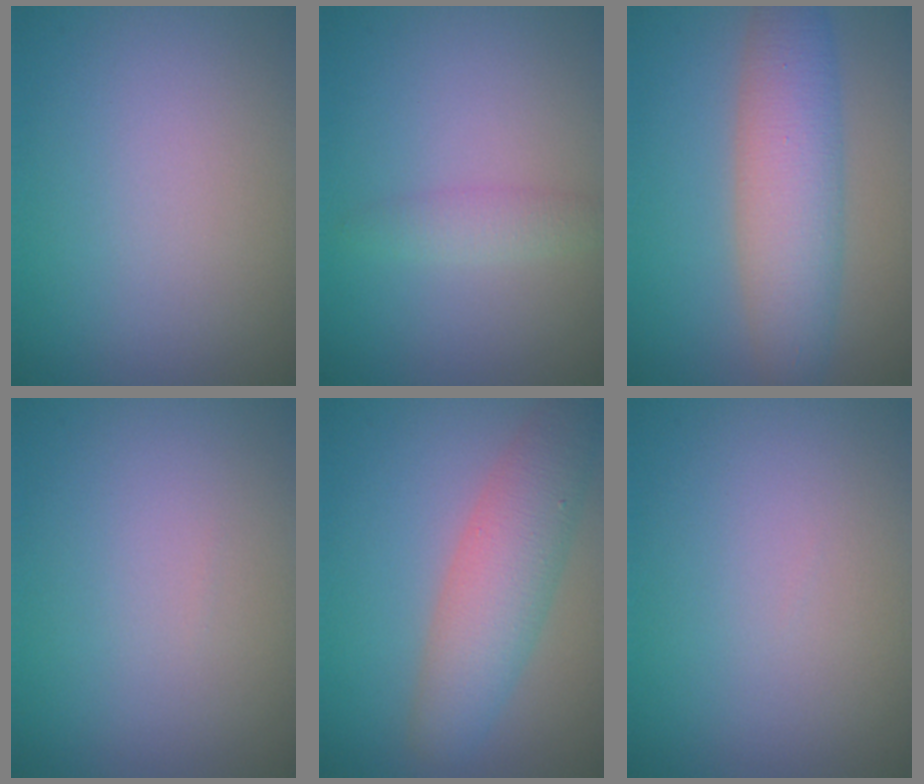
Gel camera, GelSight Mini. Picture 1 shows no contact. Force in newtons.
{"total": 1.5, "press": 1.5, "slide": 0.0}
{"total": 6.0, "press": 6.0, "slide": 0.4}
{"total": 0.0}
{"total": 5.5, "press": 5.5, "slide": 0.2}
{"total": 0.0}